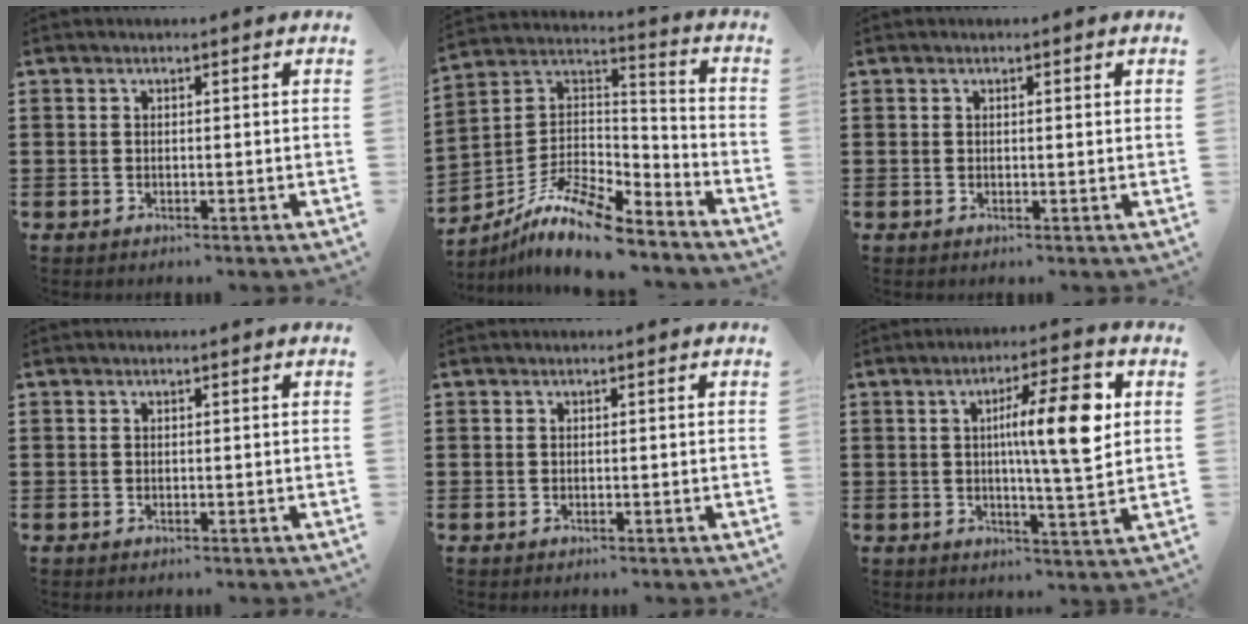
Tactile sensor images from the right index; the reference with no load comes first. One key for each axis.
{"total": 11.0, "fx": -9.0, "fy": 2.8, "fz": 5.8, "tx": -0.120, "ty": 0.017, "tz": -0.181}
{"total": 0.6, "fx": 0.2, "fy": 0.1, "fz": 0.5, "tx": -0.011, "ty": 0.001, "tz": 0.005}
{"total": 0.0}
{"total": 0.0}
{"total": 11.2, "fx": 2.6, "fy": 1.6, "fz": 10.8, "tx": -0.175, "ty": -0.004, "tz": 0.030}